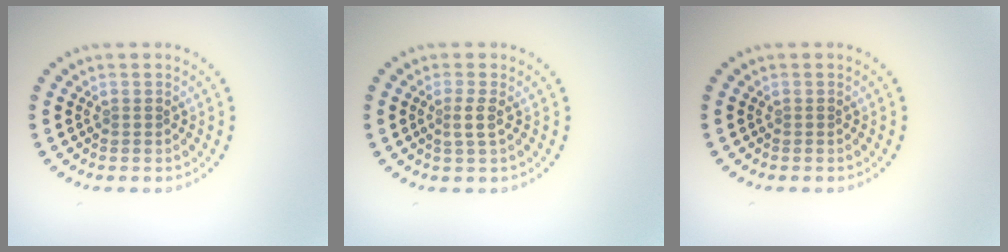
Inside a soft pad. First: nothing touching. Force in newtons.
{"total": 1.4, "press": 1.1, "slide": 0.9}
{"total": 0.0}